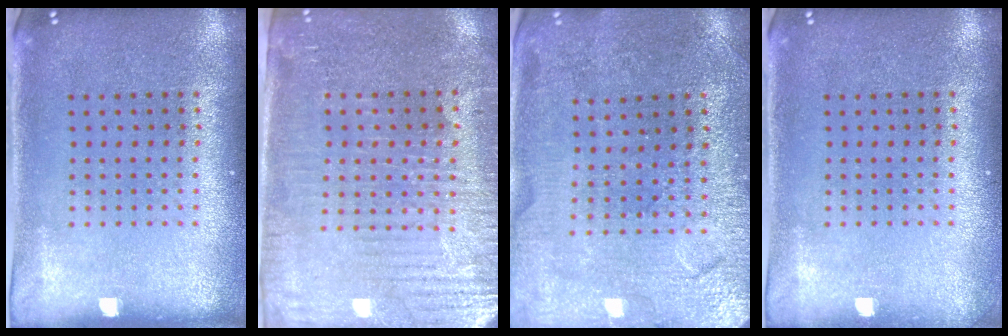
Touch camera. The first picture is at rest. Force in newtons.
{"total": 3.7, "press": 3.4, "slide": 1.5}
{"total": 1.5, "press": 1.5, "slide": 0.2}
{"total": 0.5, "press": 0.5, "slide": 0.1}